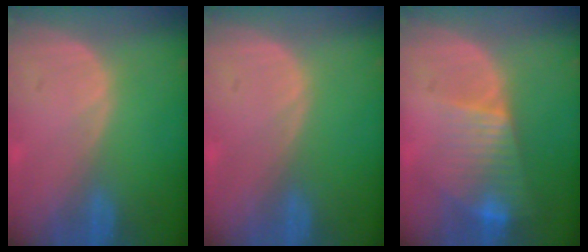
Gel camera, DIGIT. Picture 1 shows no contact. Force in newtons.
{"total": 0.0}
{"total": 7.9, "press": 6.7, "slide": 4.2}